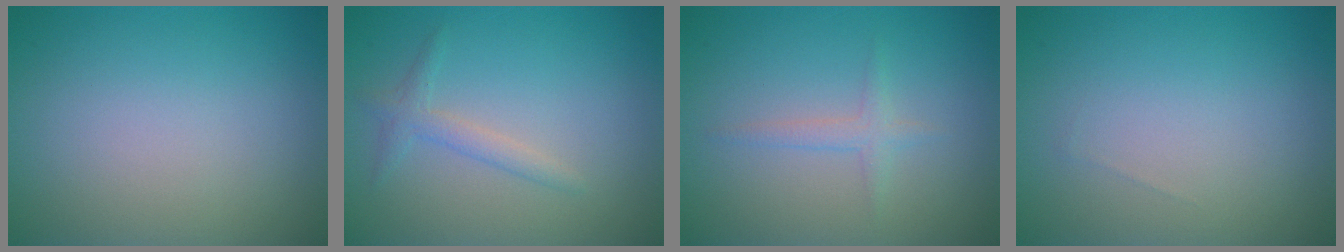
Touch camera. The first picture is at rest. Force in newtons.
{"total": 1.6, "press": 1.6, "slide": 0.1}
{"total": 1.3, "press": 1.3, "slide": 0.1}
{"total": 0.0}